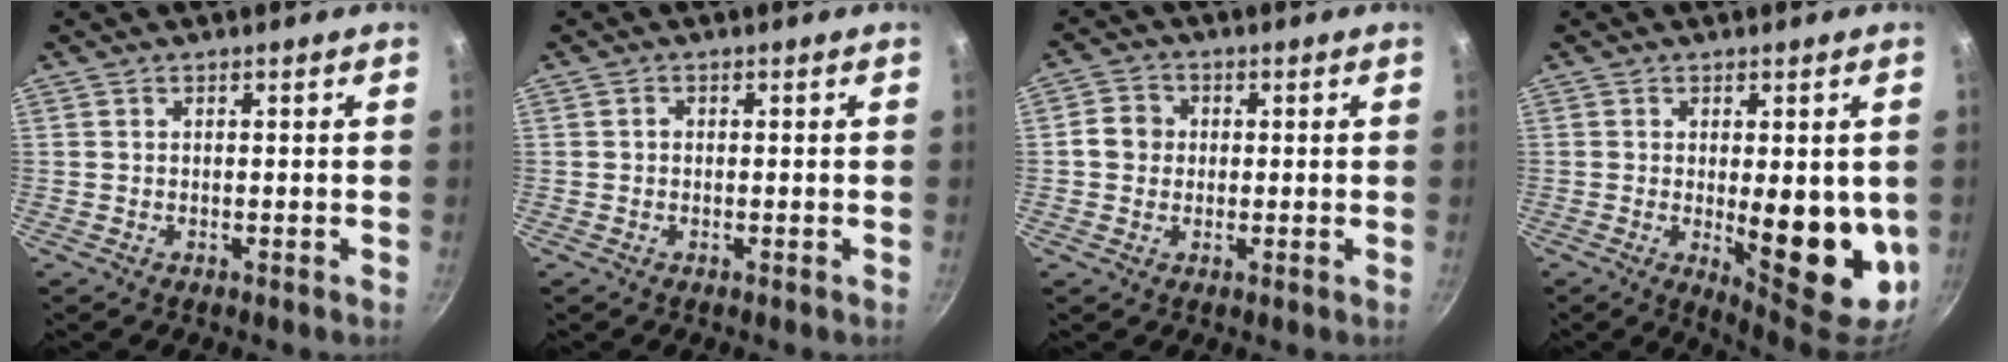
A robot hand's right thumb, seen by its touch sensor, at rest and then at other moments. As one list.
[{"total": 0.7, "force": [-0.1, 0.6, 0.3], "torque": [-0.004, 0.004, -0.002]}, {"total": 4.5, "force": [0.1, 4.1, 1.7], "torque": [-0.010, 0.008, -0.009]}, {"total": 14.1, "force": [-1.2, 5.5, 13.0], "torque": [-0.146, -0.019, -0.002]}]